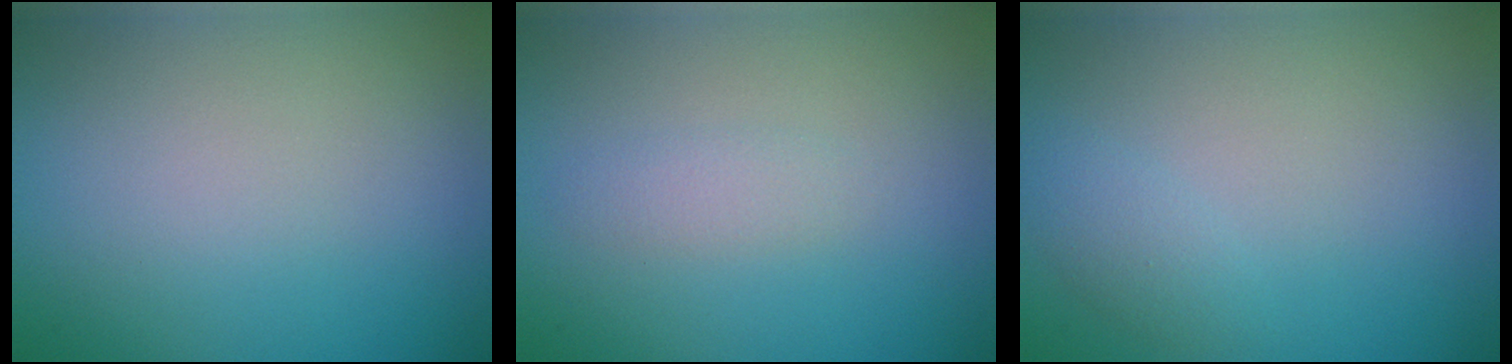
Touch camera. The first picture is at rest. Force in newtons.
{"total": 1.1, "press": 1.1, "slide": 0.0}
{"total": 1.3, "press": 1.3, "slide": 0.1}